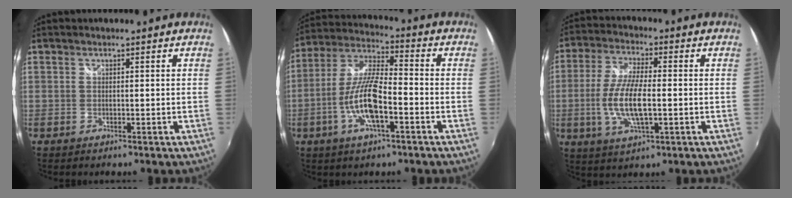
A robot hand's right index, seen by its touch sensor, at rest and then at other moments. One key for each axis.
{"total": 12.4, "fx": -4.4, "fy": 3.2, "fz": 11.2, "tx": -0.236, "ty": -0.001, "tz": -0.085}
{"total": 11.0, "fx": -1.6, "fy": 3.5, "fz": 10.3, "tx": -0.213, "ty": -0.002, "tz": -0.033}